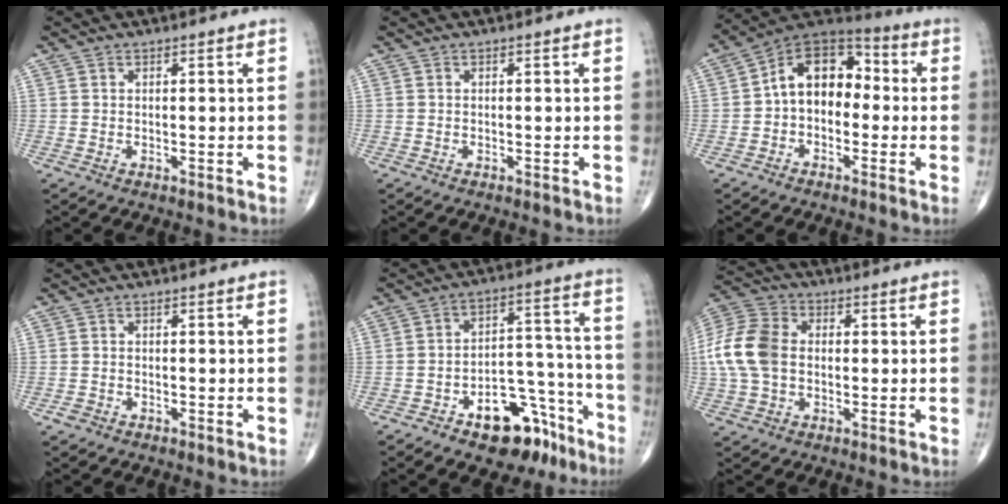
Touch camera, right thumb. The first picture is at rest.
{"total": 0.0}
{"total": 12.5, "force": [-0.4, 8.8, 8.9], "torque": [-0.106, 0.046, -0.026]}
{"total": 1.1, "force": [-0.7, 0.8, 0.4], "torque": [-0.010, 0.004, -0.014]}
{"total": 14.6, "force": [-8.9, 7.7, 8.5], "torque": [-0.073, 0.090, -0.127]}
{"total": 12.6, "force": [0.0, 9.0, 8.8], "torque": [-0.182, 0.025, -0.007]}